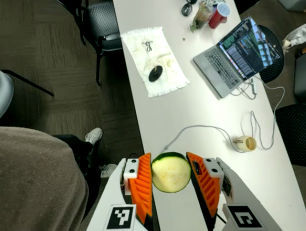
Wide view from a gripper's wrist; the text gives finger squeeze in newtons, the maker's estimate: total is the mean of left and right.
{"total": 9.3, "left": 9.2, "right": 9.4}